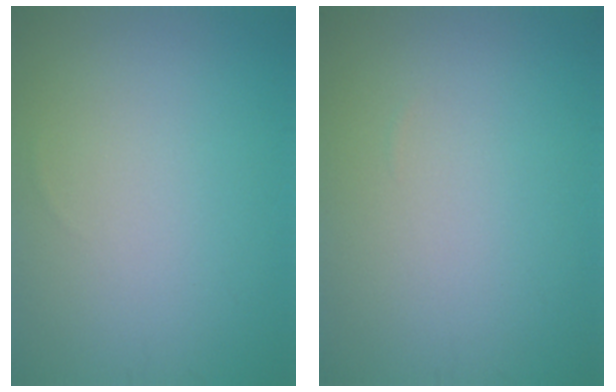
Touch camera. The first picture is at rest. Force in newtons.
{"total": 0.0}